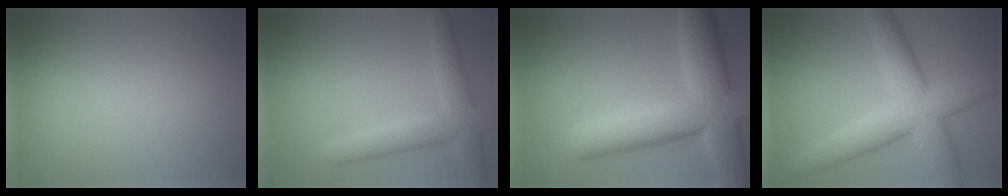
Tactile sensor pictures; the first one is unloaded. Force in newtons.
{"total": 4.8, "press": 4.8, "slide": 0.3}
{"total": 12.0, "press": 12.0, "slide": 0.7}
{"total": 9.2, "press": 9.2, "slide": 0.8}